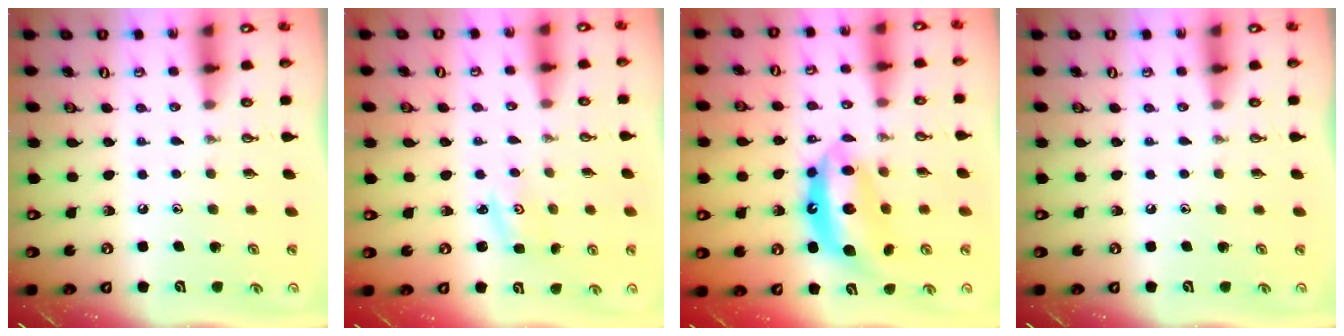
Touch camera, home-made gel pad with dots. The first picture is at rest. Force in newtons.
{"total": 1.7, "press": 1.7, "slide": 0.2}
{"total": 12.2, "press": 12.1, "slide": 1.7}
{"total": 0.0}